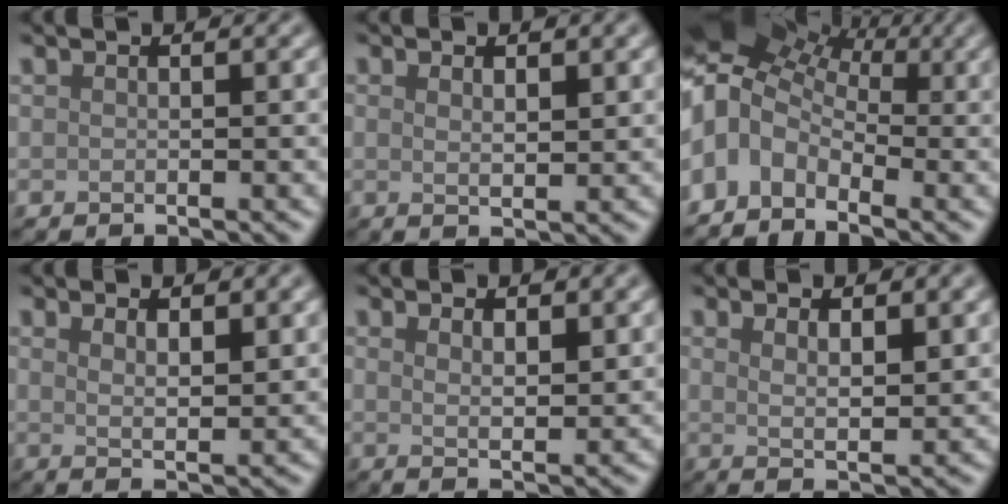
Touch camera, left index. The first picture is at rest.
{"total": 2.0, "force": [0.9, 0.6, 1.6], "torque": [-0.025, -0.002, 0.015]}
{"total": 9.9, "force": [-0.7, 7.3, 6.7], "torque": [-0.129, 0.015, -0.018]}
{"total": 3.1, "force": [1.5, 0.9, 2.6], "torque": [-0.036, -0.005, 0.026]}
{"total": 2.8, "force": [1.3, 0.8, 2.3], "torque": [-0.033, -0.002, 0.020]}
{"total": 3.5, "force": [1.5, 1.0, 3.0], "torque": [-0.046, -0.004, 0.025]}